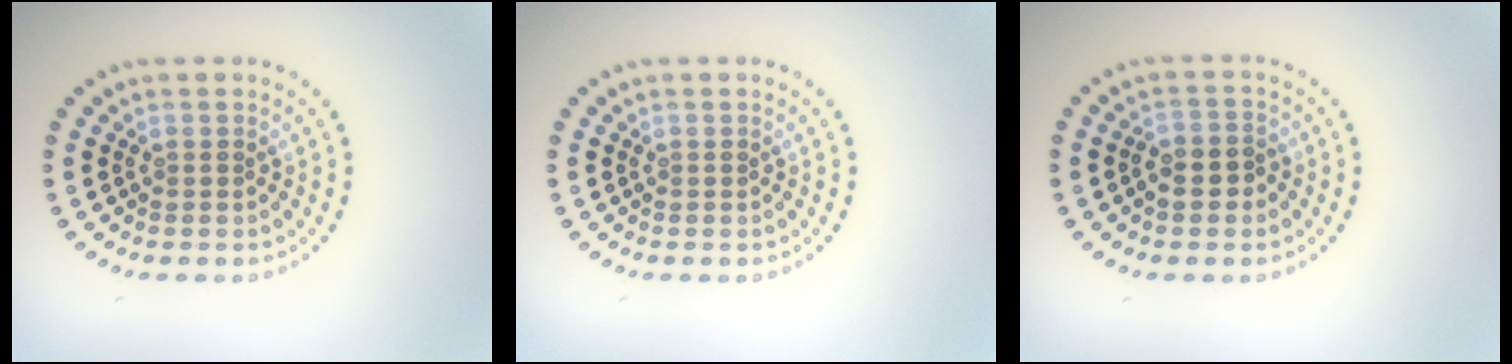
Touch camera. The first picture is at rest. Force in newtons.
{"total": 0.0}
{"total": 2.4, "press": 2.2, "slide": 1.0}